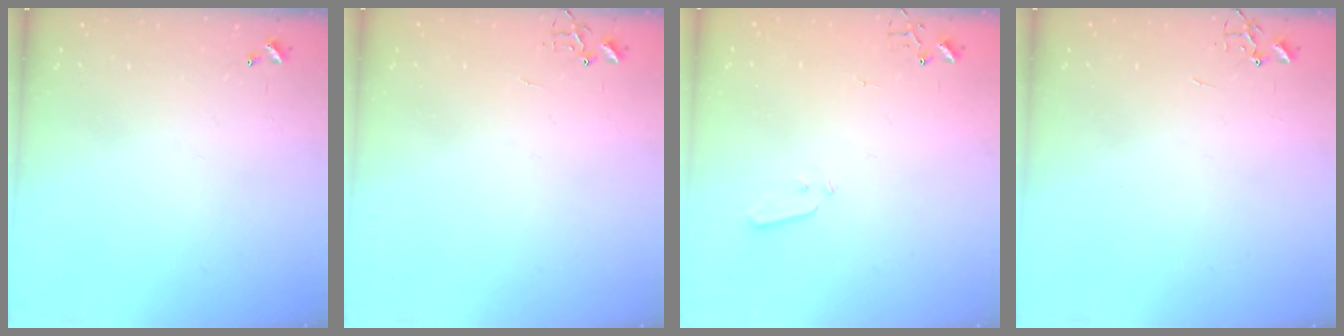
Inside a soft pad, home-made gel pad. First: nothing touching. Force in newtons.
{"total": 6.4, "press": 6.4, "slide": 0.6}
{"total": 3.1, "press": 3.0, "slide": 0.7}
{"total": 0.0}